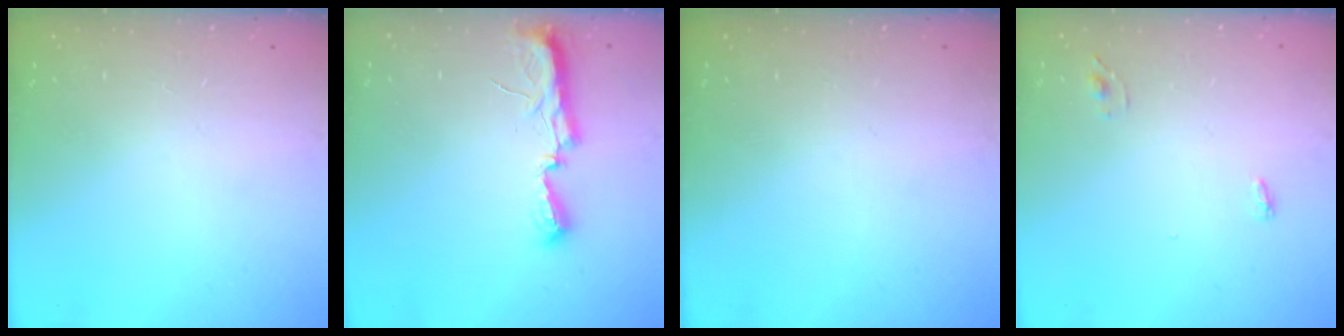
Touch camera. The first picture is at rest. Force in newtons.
{"total": 7.6, "press": 7.6, "slide": 0.7}
{"total": 0.0}
{"total": 3.3, "press": 2.9, "slide": 1.7}